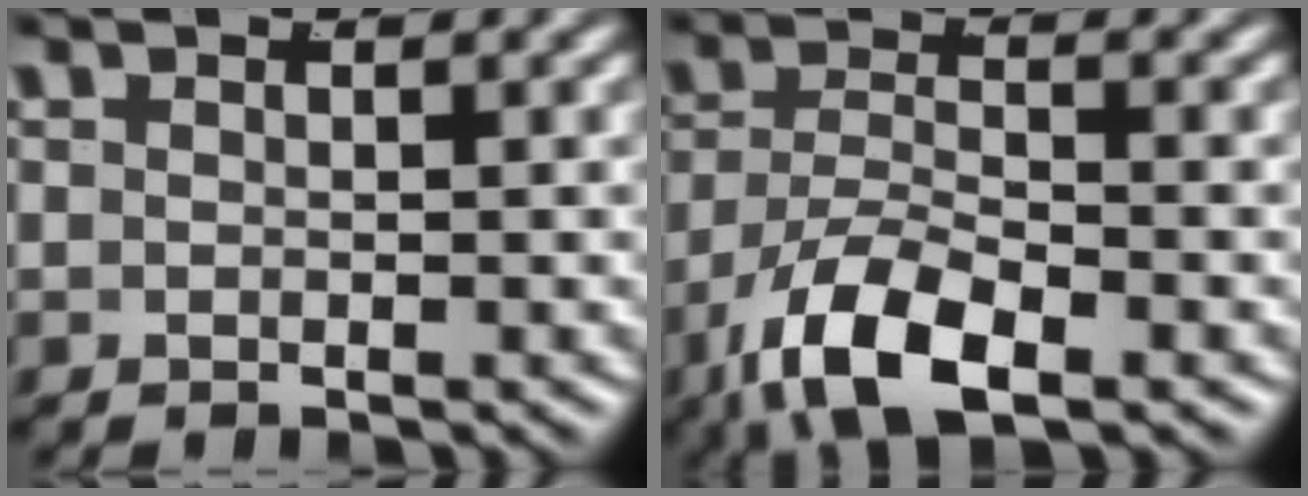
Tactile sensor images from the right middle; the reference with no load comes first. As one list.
[{"total": 6.5, "force": [-3.5, 2.7, 4.8], "torque": [-0.091, -0.028, -0.044]}]